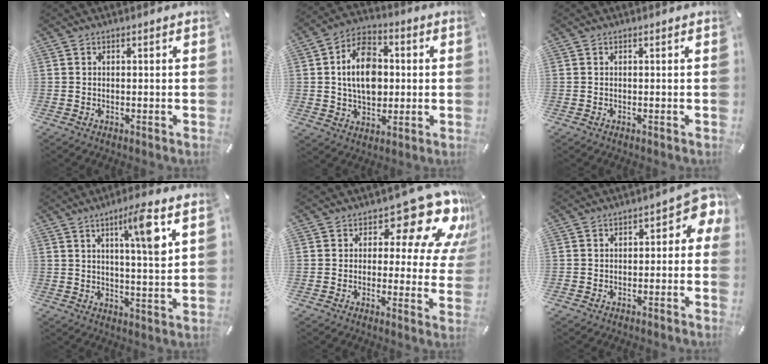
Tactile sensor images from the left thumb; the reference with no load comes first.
{"total": 13.3, "force": [0.8, 9.8, 8.9], "torque": [-0.158, 0.014, 0.015]}
{"total": 0.0}
{"total": 9.6, "force": [4.5, 0.7, 8.4], "torque": [-0.133, -0.017, 0.065]}
{"total": 17.4, "force": [9.7, 8.4, 11.7], "torque": [-0.147, -0.067, 0.160]}
{"total": 5.3, "force": [0.1, 3.3, 4.1], "torque": [-0.048, -0.004, -0.008]}